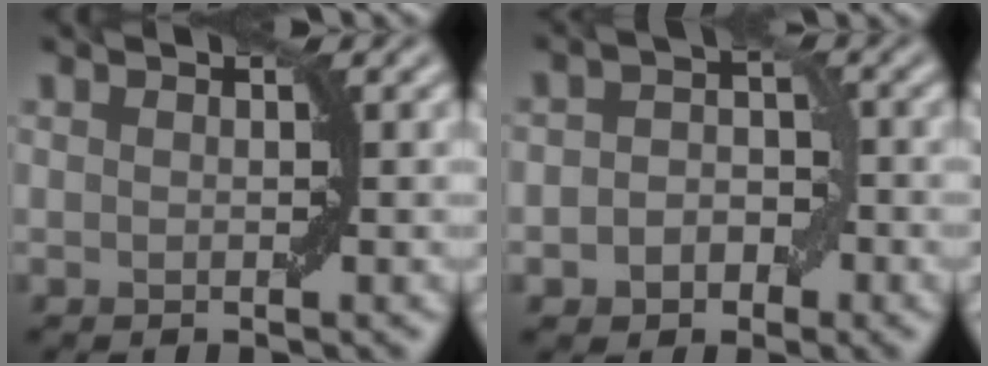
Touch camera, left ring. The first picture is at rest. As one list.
[{"total": 3.5, "force": [-1.3, 2.7, 1.8], "torque": [-0.007, 0.001, -0.031]}]